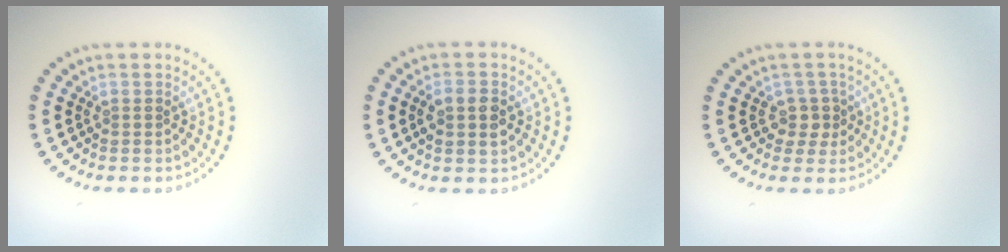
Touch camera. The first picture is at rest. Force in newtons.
{"total": 2.5, "press": 2.5, "slide": 0.3}
{"total": 2.0, "press": 1.6, "slide": 1.2}